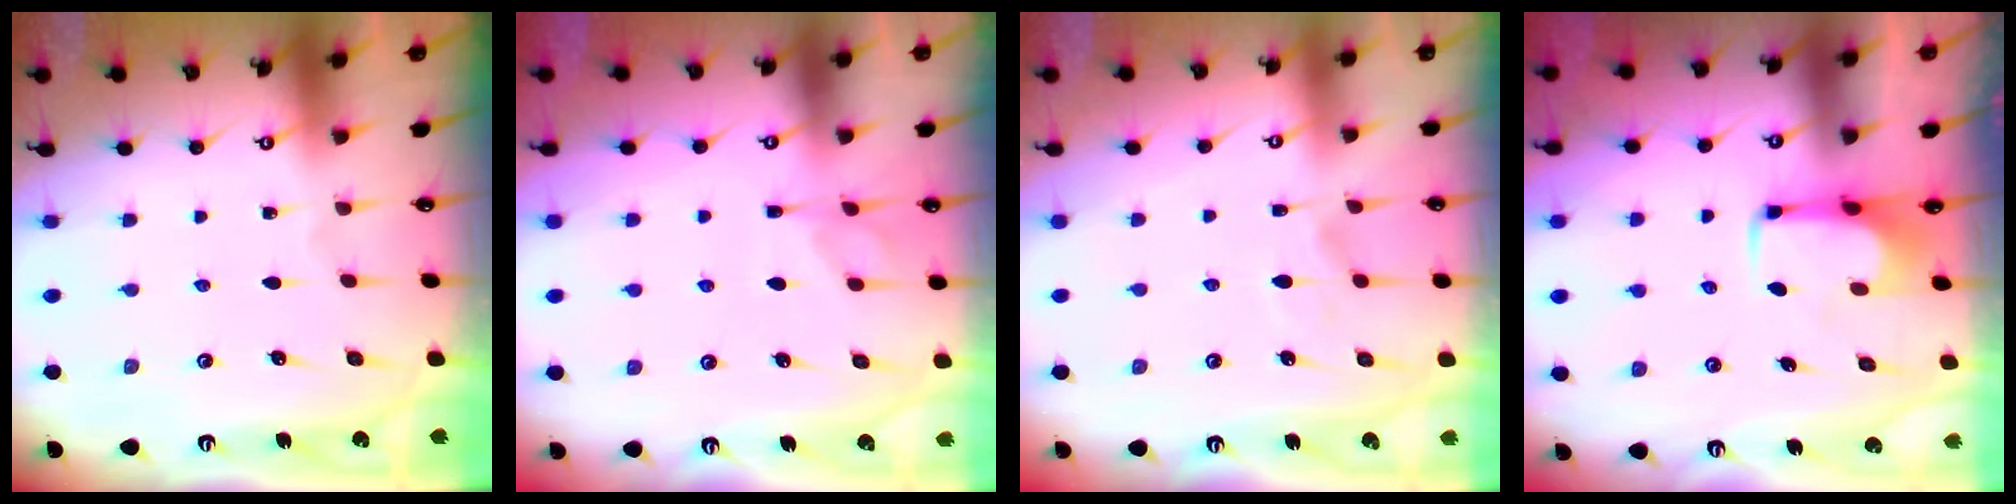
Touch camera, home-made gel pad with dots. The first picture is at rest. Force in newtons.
{"total": 1.3, "press": 0.5, "slide": 1.2}
{"total": 6.1, "press": 5.9, "slide": 1.3}
{"total": 2.0, "press": 2.0, "slide": 0.2}